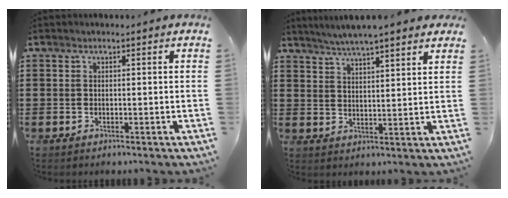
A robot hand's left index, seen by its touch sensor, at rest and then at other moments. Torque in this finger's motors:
{"motor_torque": [2.14, 0.00, 0.50, 0.14]}